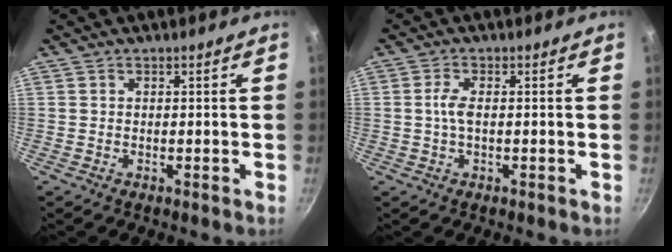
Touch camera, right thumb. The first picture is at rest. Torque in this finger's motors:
{"motor_torque": [0.60, 0.54, 0.70, 0.20, 0.03]}